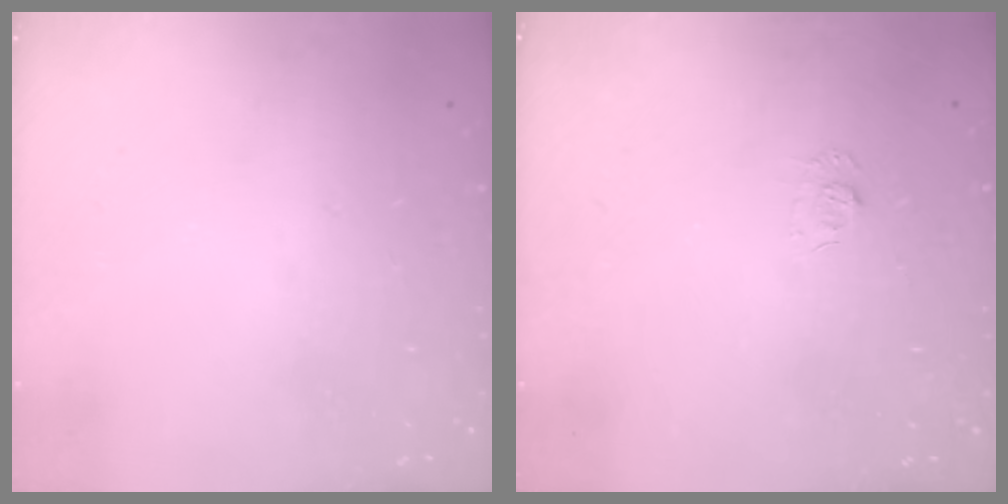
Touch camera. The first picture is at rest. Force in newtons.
{"total": 5.5, "press": 5.4, "slide": 0.6}